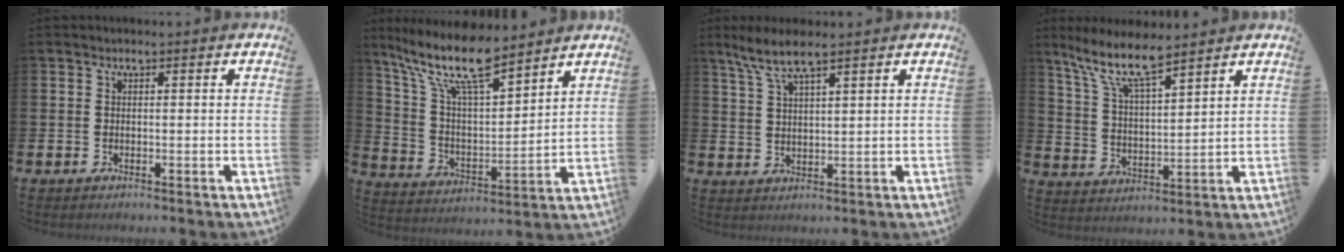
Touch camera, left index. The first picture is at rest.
{"total": 12.1, "force": [10.1, 2.5, 6.1], "torque": [-0.150, -0.054, 0.175]}
{"total": 6.0, "force": [4.7, 1.0, 3.6], "torque": [-0.086, -0.005, 0.084]}
{"total": 9.1, "force": [7.4, 2.0, 5.0], "torque": [-0.117, -0.028, 0.130]}